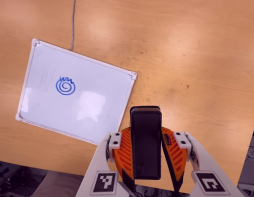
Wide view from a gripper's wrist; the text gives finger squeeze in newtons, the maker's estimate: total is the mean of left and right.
{"total": 6.6, "left": 5.0, "right": 8.2}